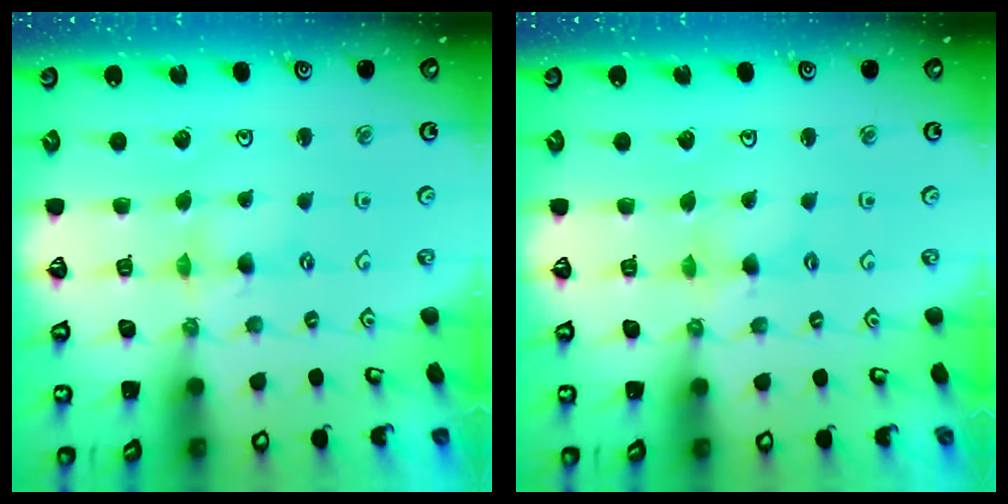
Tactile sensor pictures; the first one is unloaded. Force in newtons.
{"total": 0.0}